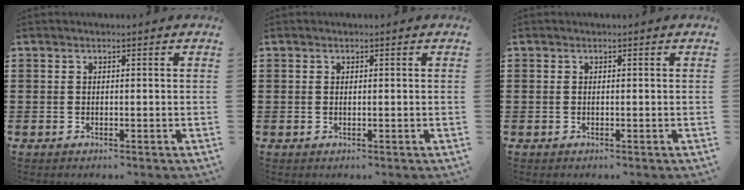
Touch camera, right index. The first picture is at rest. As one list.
[{"total": 0.0}, {"total": 0.0}]